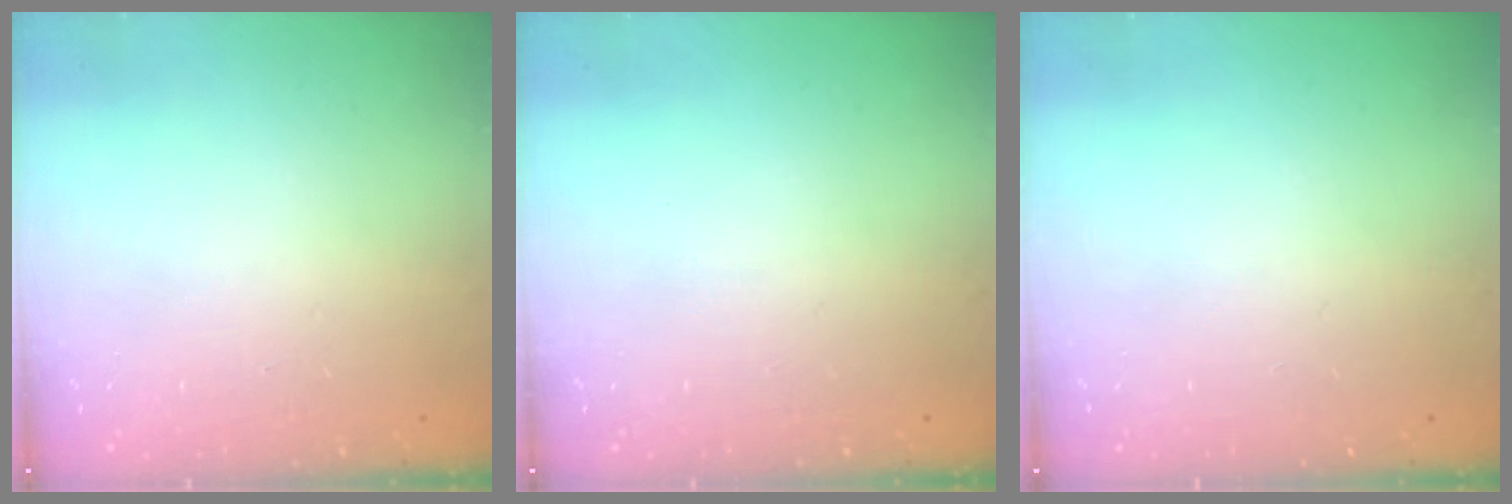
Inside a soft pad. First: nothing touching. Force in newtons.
{"total": 0.0}
{"total": 0.0}